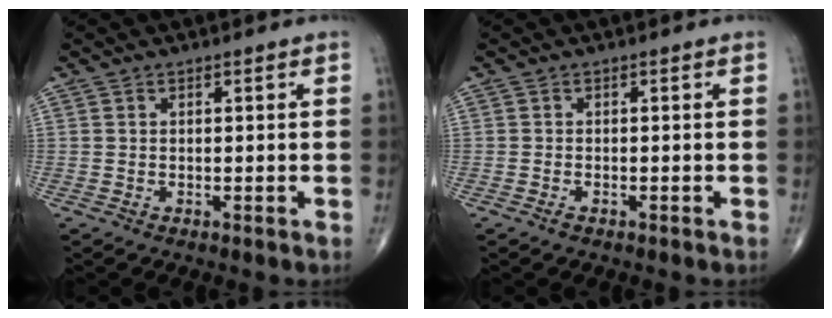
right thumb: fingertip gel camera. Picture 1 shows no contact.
{"total": 0.7, "force": [-0.5, 0.3, 0.4], "torque": [-0.008, 0.002, -0.010]}